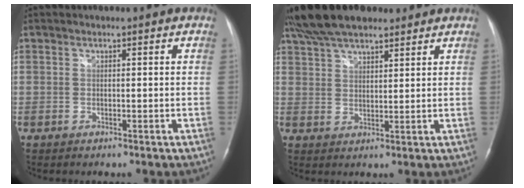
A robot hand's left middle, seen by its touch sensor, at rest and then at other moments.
{"total": 11.8, "force": [9.6, 3.8, 5.9], "torque": [-0.110, 0.037, 0.171]}